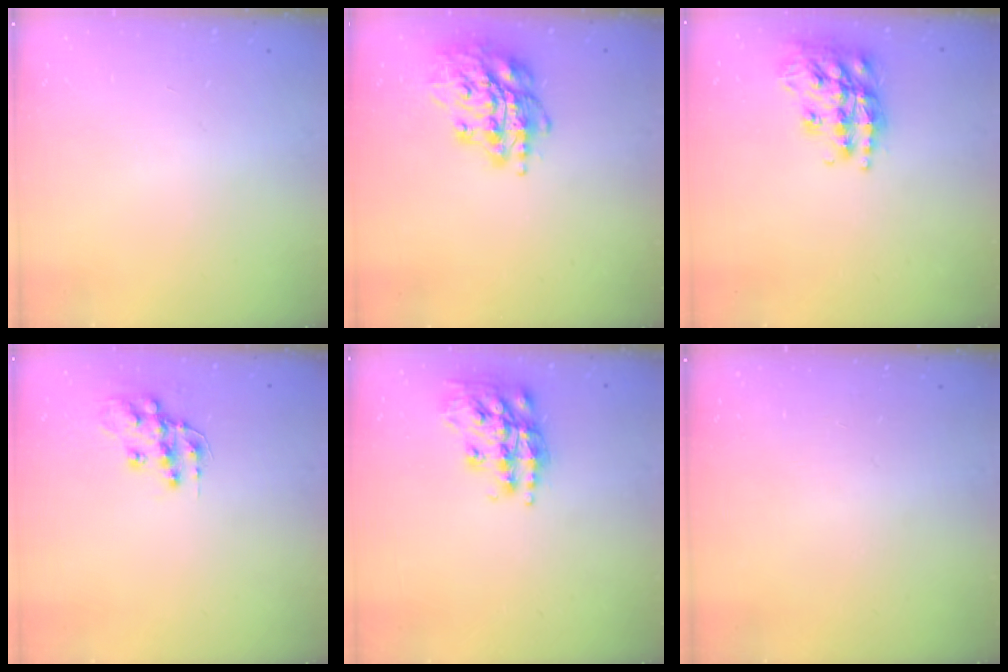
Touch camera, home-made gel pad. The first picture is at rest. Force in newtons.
{"total": 16.4, "press": 16.4, "slide": 0.6}
{"total": 18.4, "press": 18.4, "slide": 1.2}
{"total": 12.7, "press": 12.6, "slide": 0.9}
{"total": 17.2, "press": 17.2, "slide": 1.4}
{"total": 0.0}